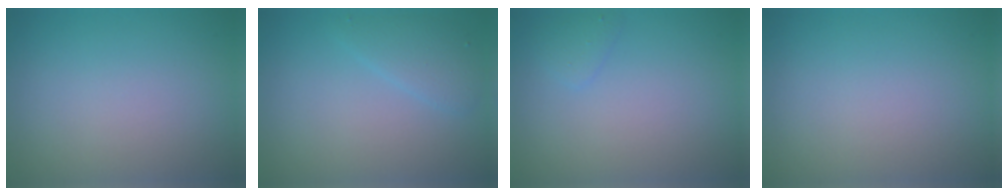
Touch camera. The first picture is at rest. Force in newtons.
{"total": 2.0, "press": 2.0, "slide": 0.1}
{"total": 1.1, "press": 1.1, "slide": 0.0}
{"total": 0.0}